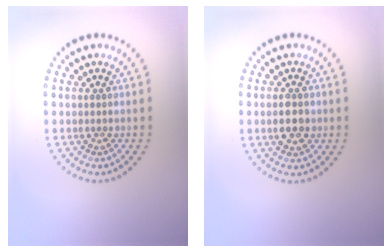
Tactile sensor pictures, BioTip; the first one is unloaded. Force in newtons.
{"total": 2.3, "press": 2.3, "slide": 0.2}